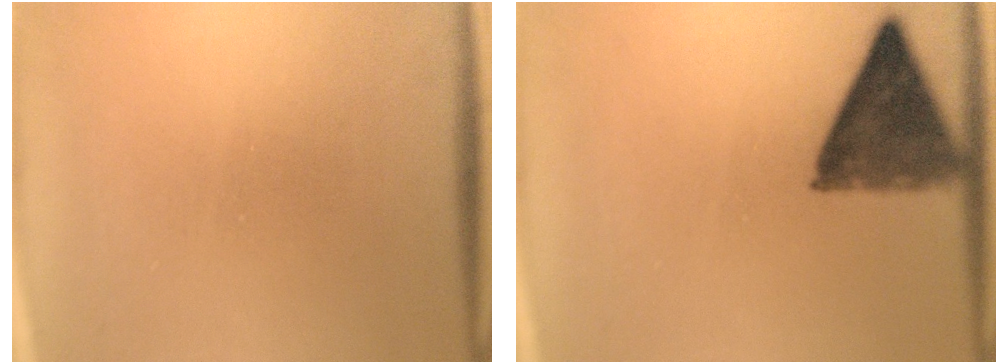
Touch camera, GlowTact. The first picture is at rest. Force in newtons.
{"total": 8.7}